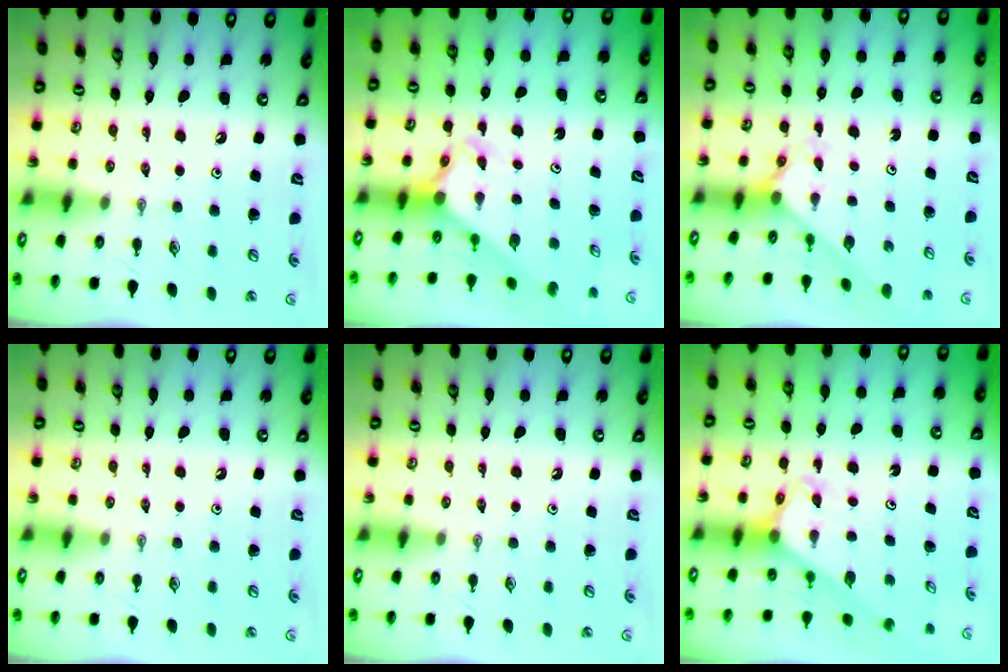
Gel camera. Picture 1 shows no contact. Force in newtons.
{"total": 2.6, "press": 2.6, "slide": 0.2}
{"total": 2.2, "press": 2.2, "slide": 0.3}
{"total": 0.0}
{"total": 0.0}
{"total": 2.8, "press": 2.8, "slide": 0.2}